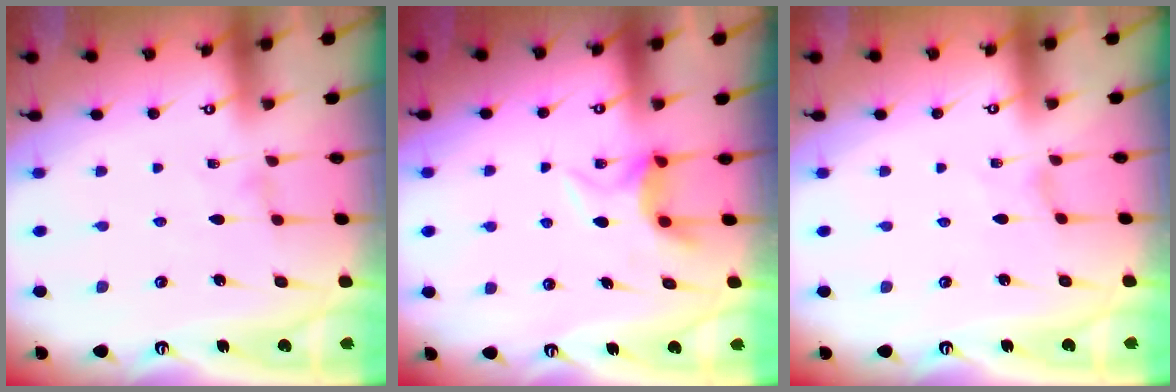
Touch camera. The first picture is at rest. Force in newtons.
{"total": 6.4, "press": 6.4, "slide": 0.3}
{"total": 0.0}